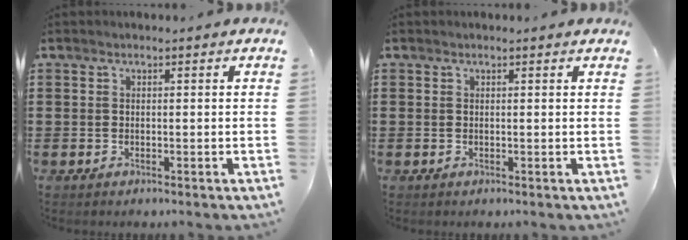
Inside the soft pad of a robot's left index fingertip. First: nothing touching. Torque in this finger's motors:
{"motor_torque": [2.14, 0.00, -0.98, -0.21]}